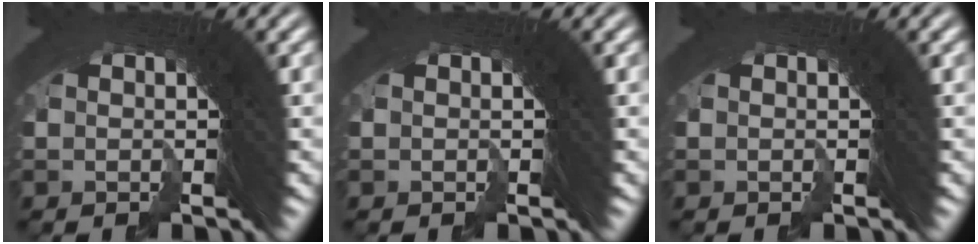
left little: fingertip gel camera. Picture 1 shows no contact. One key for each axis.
{"total": 0.0}
{"total": 0.0}